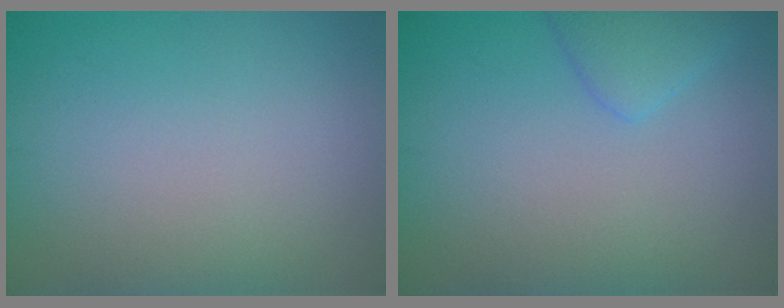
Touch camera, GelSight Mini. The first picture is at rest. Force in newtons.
{"total": 2.0, "press": 2.0, "slide": 0.1}